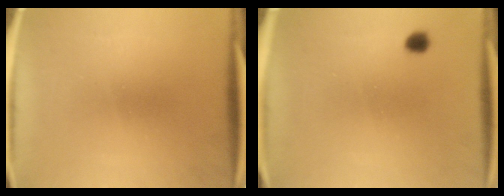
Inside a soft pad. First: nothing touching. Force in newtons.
{"total": 1.7}